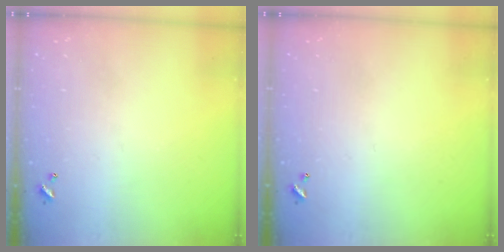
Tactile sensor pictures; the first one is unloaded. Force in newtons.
{"total": 0.0}